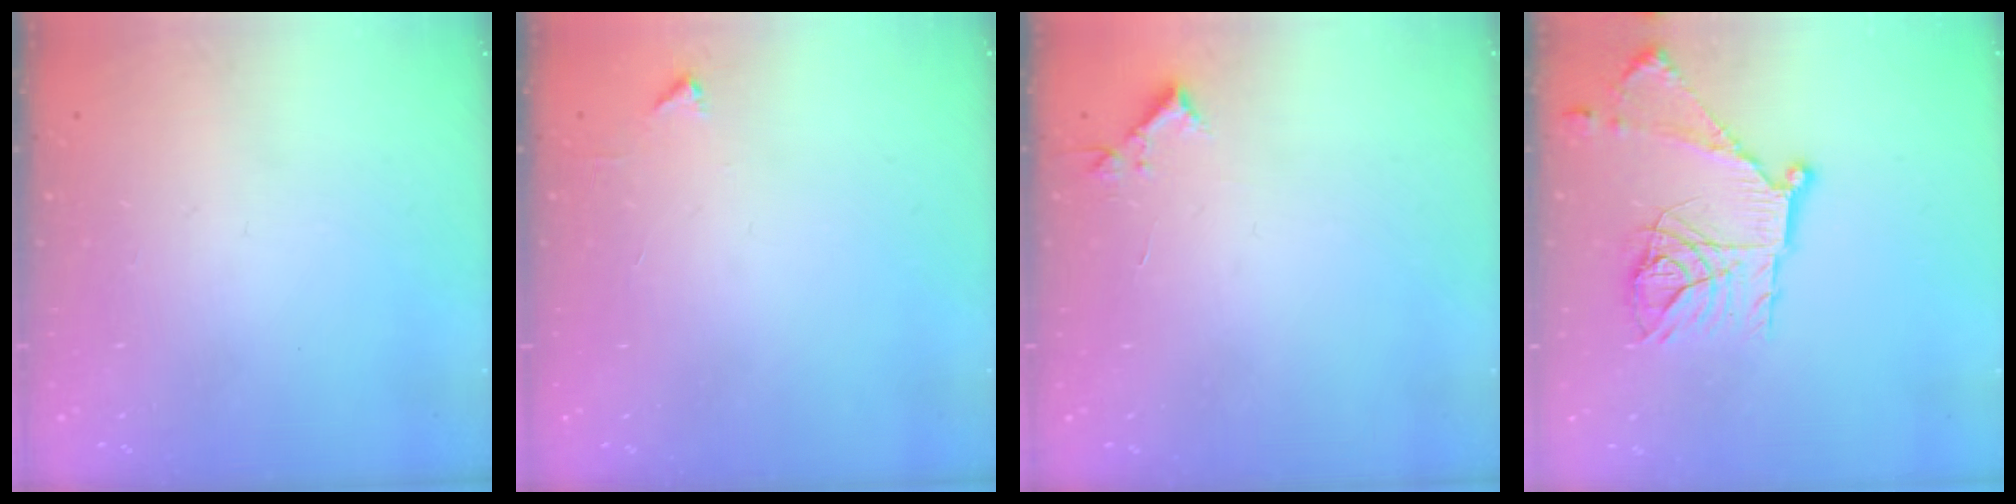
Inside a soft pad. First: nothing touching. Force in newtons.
{"total": 2.1, "press": 2.1, "slide": 0.3}
{"total": 3.6, "press": 3.6, "slide": 0.5}
{"total": 18.2, "press": 18.2, "slide": 1.2}